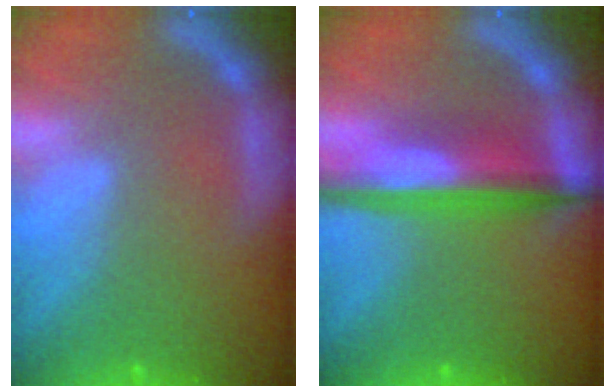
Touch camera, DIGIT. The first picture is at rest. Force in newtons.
{"total": 6.6}